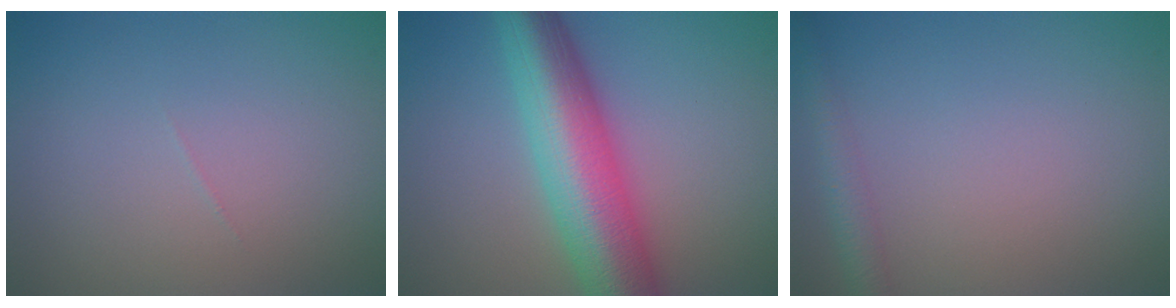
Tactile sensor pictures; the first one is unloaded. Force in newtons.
{"total": 10.3, "press": 10.3, "slide": 0.2}
{"total": 2.2, "press": 2.2, "slide": 0.1}